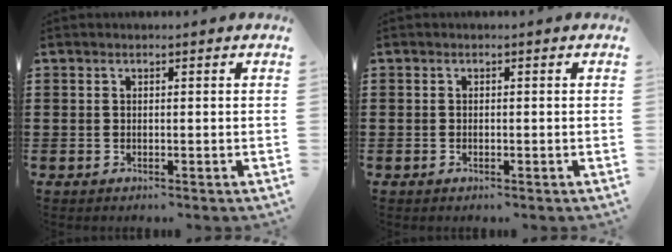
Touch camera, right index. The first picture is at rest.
{"total": 0.0}